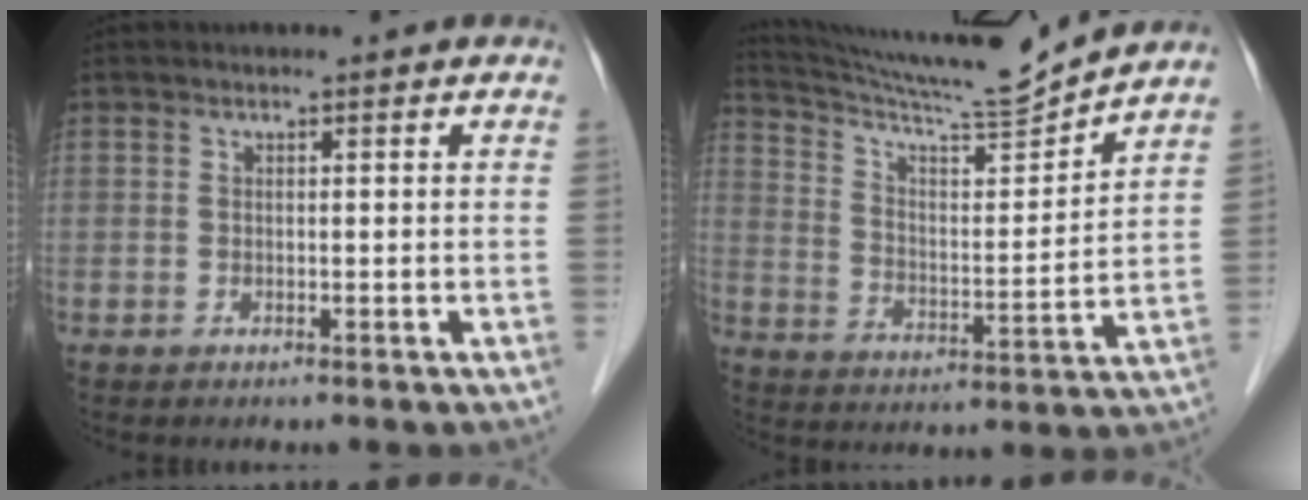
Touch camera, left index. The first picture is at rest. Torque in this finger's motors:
{"motor_torque": [-0.46, -0.90, 0.30, 0.02]}